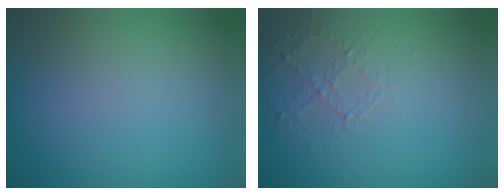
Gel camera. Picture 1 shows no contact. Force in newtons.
{"total": 1.1, "press": 0.5, "slide": 1.0}